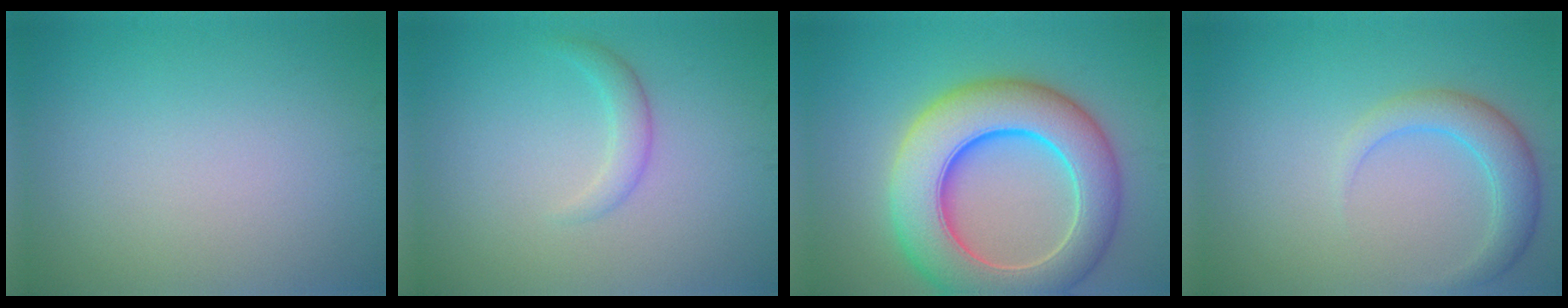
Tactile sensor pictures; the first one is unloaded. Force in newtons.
{"total": 1.6, "press": 1.6, "slide": 0.1}
{"total": 11.3, "press": 11.3, "slide": 0.4}
{"total": 3.2, "press": 3.2, "slide": 0.0}